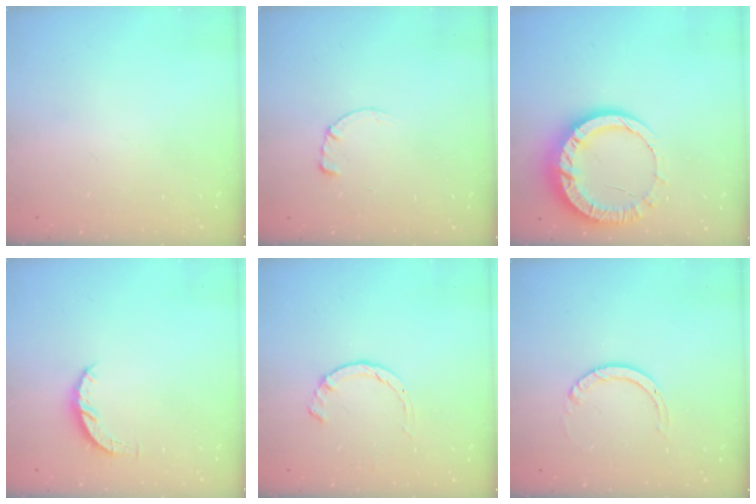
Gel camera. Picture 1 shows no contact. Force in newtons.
{"total": 0.7, "press": 0.6, "slide": 0.2}
{"total": 12.7, "press": 12.6, "slide": 1.4}
{"total": 4.3, "press": 4.3, "slide": 0.5}
{"total": 1.4, "press": 1.4, "slide": 0.3}
{"total": 4.0, "press": 4.0, "slide": 0.2}